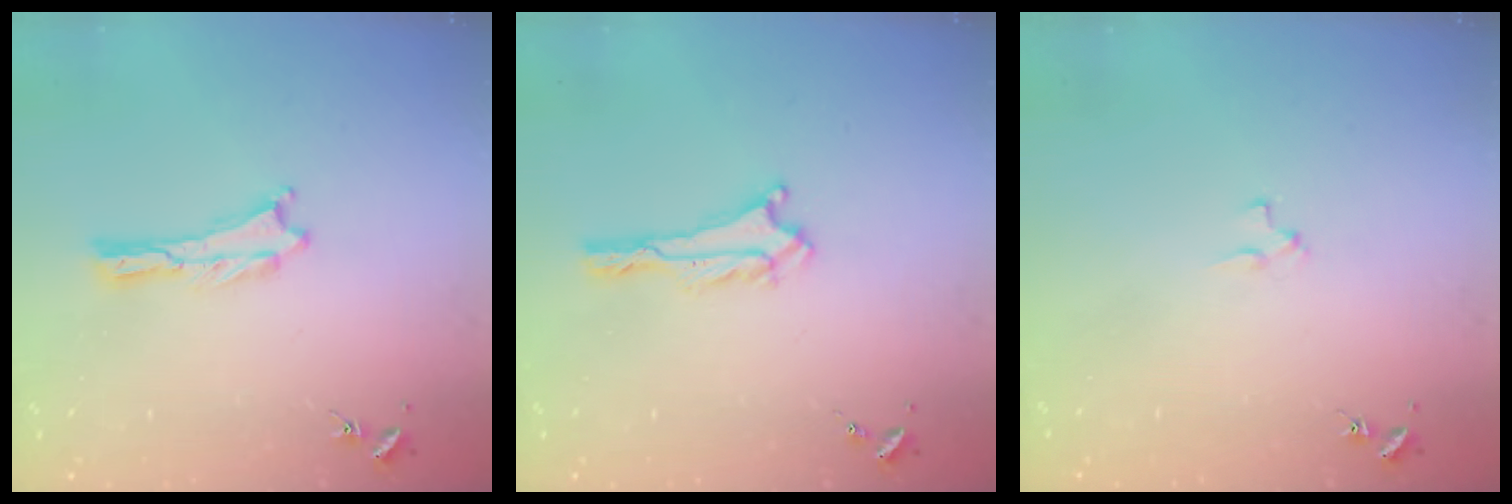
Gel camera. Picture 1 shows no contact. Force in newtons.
{"total": 0.6, "press": 0.6, "slide": 0.1}
{"total": 1.9, "press": 1.9, "slide": 0.2}